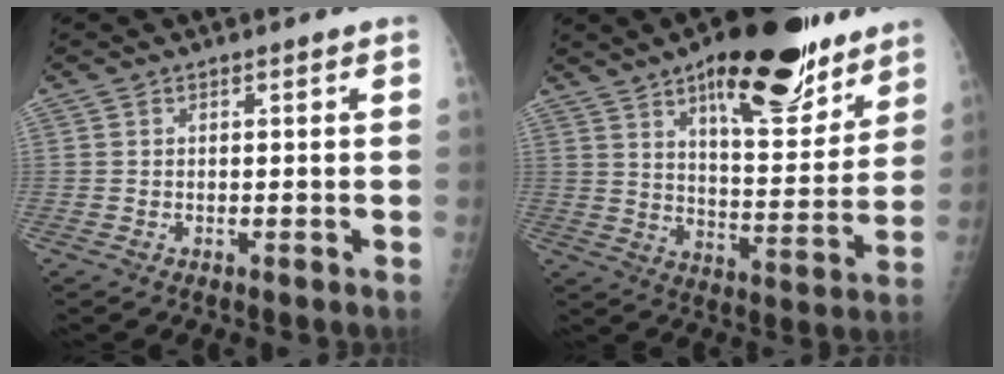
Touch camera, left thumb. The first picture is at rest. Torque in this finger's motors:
{"motor_torque": [0.46, 0.60, 1.45, -1.32, 0.20]}